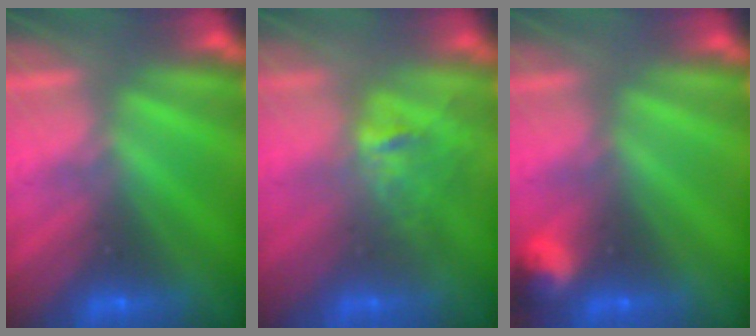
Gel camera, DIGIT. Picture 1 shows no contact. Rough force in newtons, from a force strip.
{"total": 2.7}
{"total": 3.0}